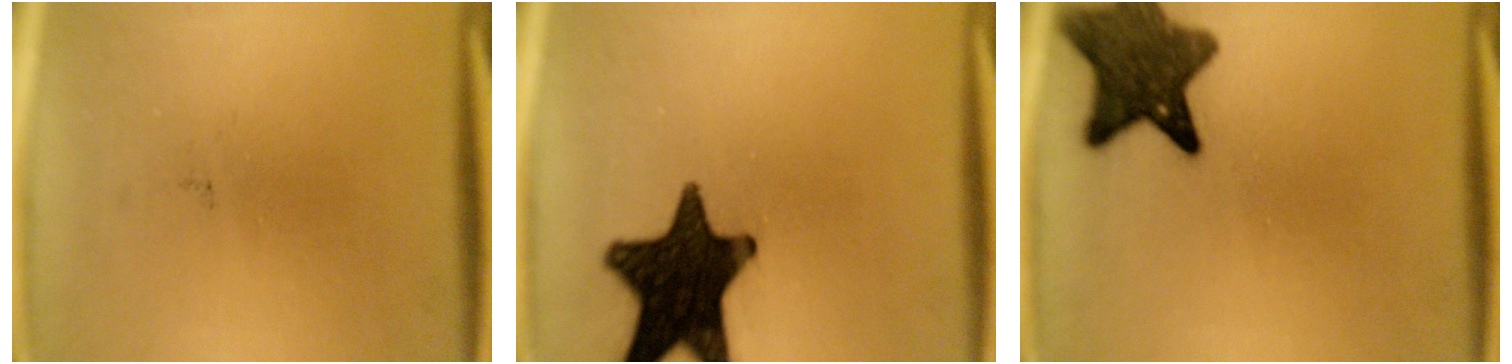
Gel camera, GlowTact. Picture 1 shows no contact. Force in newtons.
{"total": 17.7}
{"total": 10.5}